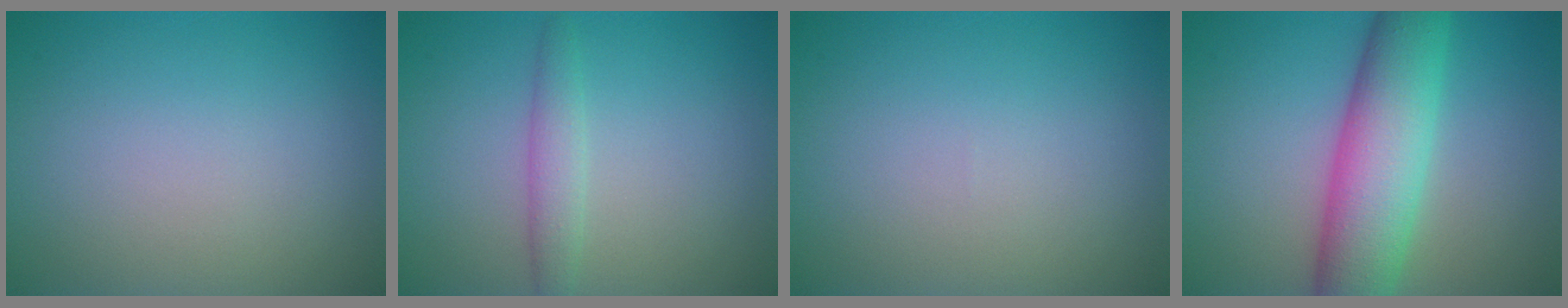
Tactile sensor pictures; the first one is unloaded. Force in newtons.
{"total": 1.9, "press": 1.9, "slide": 0.1}
{"total": 0.0}
{"total": 8.7, "press": 8.7, "slide": 0.2}